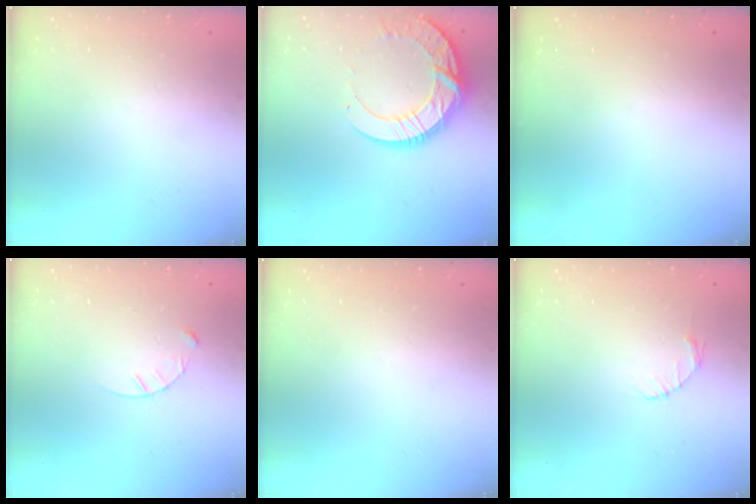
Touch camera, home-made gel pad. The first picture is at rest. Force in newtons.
{"total": 17.2, "press": 17.1, "slide": 1.6}
{"total": 0.0}
{"total": 3.4, "press": 3.4, "slide": 0.3}
{"total": 0.0}
{"total": 2.7, "press": 2.7, "slide": 0.4}